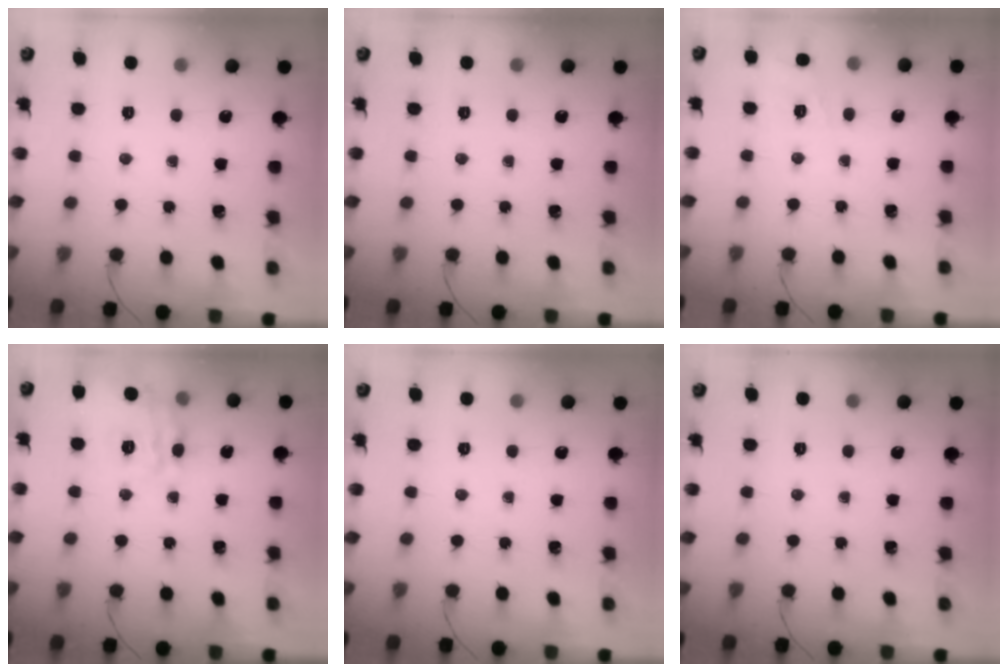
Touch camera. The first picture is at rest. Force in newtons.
{"total": 0.0}
{"total": 9.4, "press": 9.3, "slide": 1.5}
{"total": 11.8, "press": 11.7, "slide": 0.7}
{"total": 0.0}
{"total": 0.0}